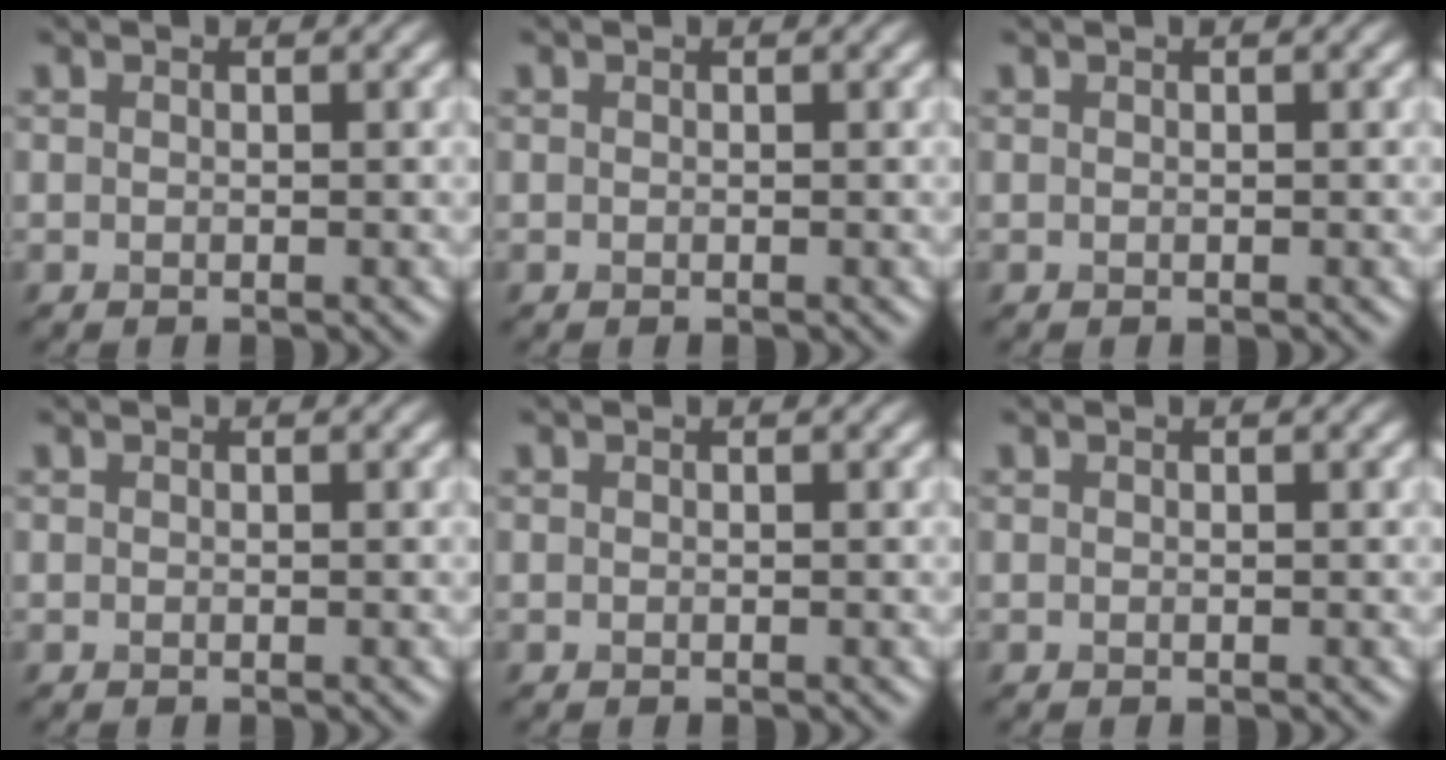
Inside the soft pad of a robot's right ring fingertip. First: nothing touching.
{"total": 0.0}
{"total": 0.0}
{"total": 0.0}
{"total": 0.0}
{"total": 0.0}